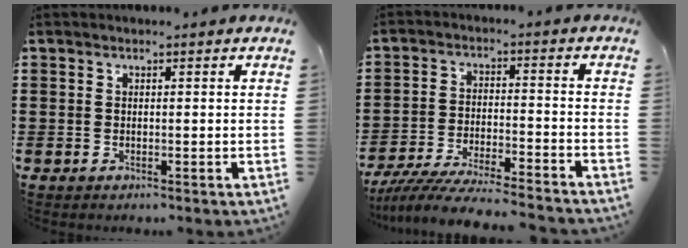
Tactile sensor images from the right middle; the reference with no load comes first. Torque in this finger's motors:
{"motor_torque": [0.46, -0.01, 0.58, 0.21]}